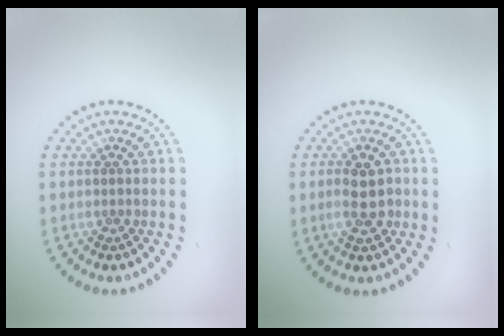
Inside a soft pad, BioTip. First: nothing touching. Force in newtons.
{"total": 2.9, "press": 2.8, "slide": 0.2}